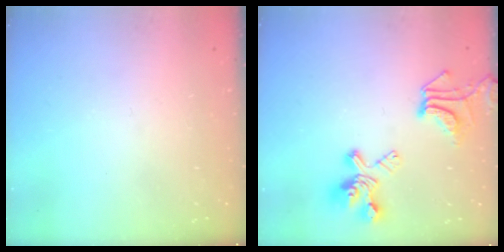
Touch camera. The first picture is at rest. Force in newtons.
{"total": 8.4, "press": 8.2, "slide": 1.5}